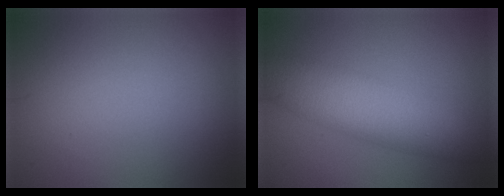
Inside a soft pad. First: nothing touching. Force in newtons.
{"total": 6.5, "press": 6.5, "slide": 0.0}